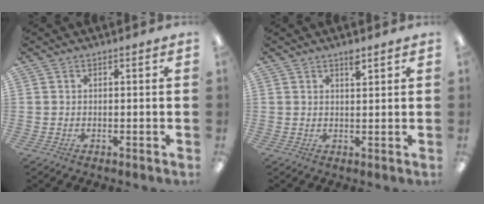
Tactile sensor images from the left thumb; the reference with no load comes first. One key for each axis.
{"total": 2.6, "fx": 2.0, "fy": 0.6, "fz": 1.5, "tx": -0.018, "ty": -0.005, "tz": 0.032}